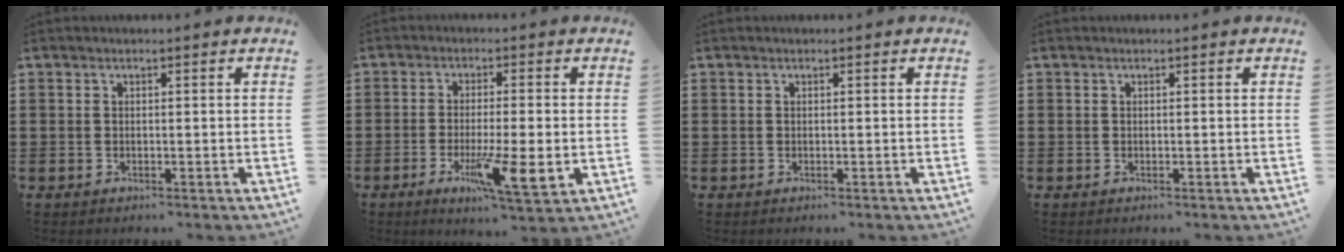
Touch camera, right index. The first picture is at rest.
{"total": 8.5, "force": [-2.6, 1.5, 8.0], "torque": [-0.147, -0.014, -0.041]}
{"total": 0.0}
{"total": 0.0}